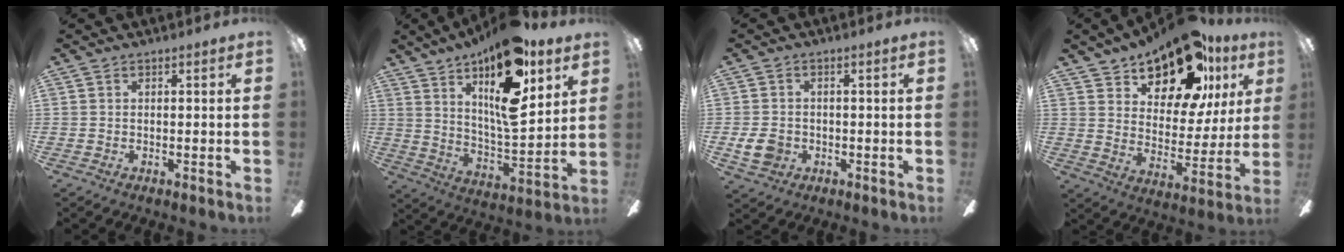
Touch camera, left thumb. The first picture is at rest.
{"total": 20.8, "force": [12.1, 6.7, 15.5], "torque": [-0.259, -0.069, 0.193]}
{"total": 5.5, "force": [-1.3, 4.5, 3.0], "torque": [-0.061, 0.006, -0.023]}
{"total": 19.5, "force": [14.4, 8.8, 9.9], "torque": [-0.171, -0.087, 0.249]}